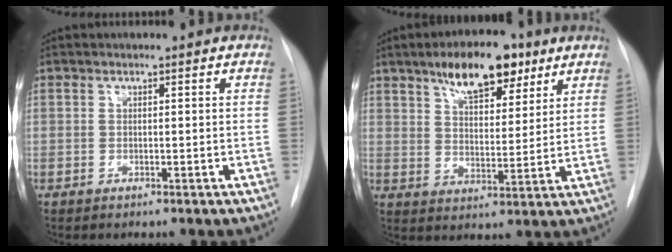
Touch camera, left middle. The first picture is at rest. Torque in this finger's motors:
{"motor_torque": [0.79, -0.77, 0.33, 0.05]}